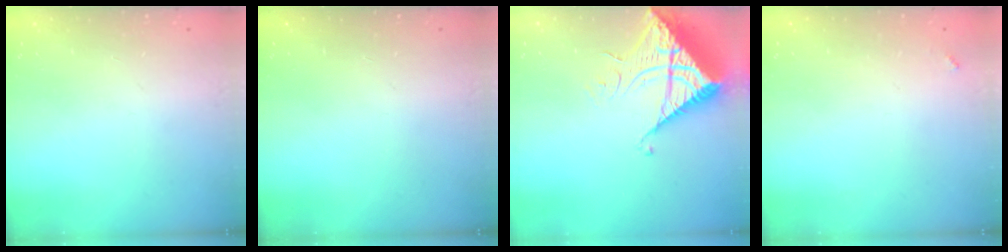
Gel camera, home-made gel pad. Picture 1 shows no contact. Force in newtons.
{"total": 0.0}
{"total": 12.1, "press": 12.0, "slide": 1.3}
{"total": 3.6, "press": 3.6, "slide": 0.2}